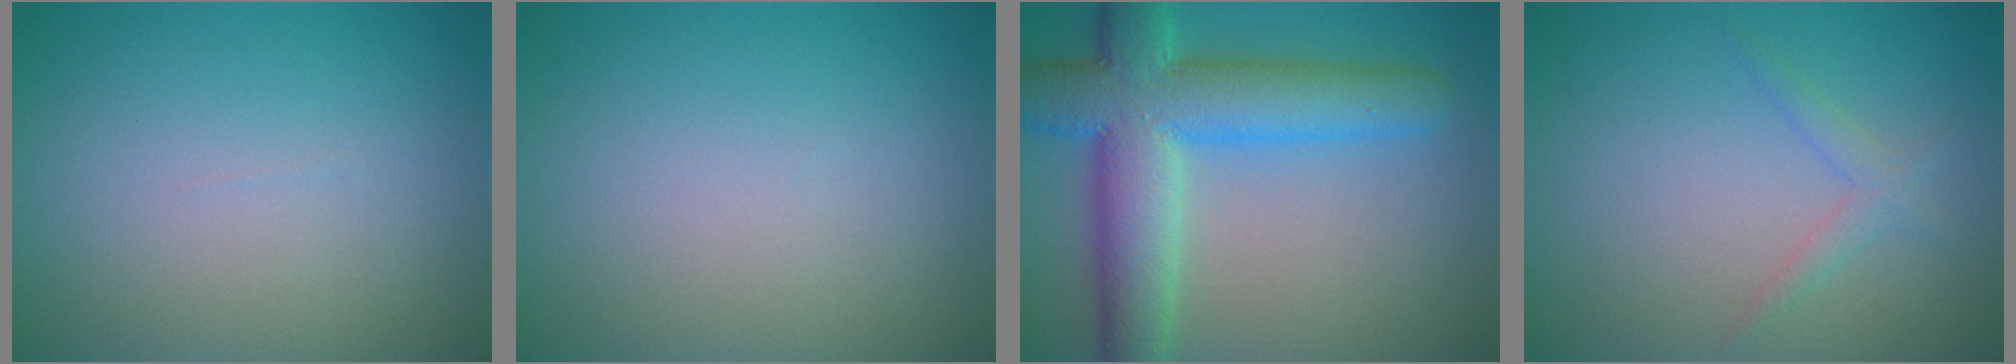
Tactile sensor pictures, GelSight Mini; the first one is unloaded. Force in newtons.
{"total": 0.0}
{"total": 9.7, "press": 9.7, "slide": 0.4}
{"total": 1.5, "press": 1.5, "slide": 0.1}